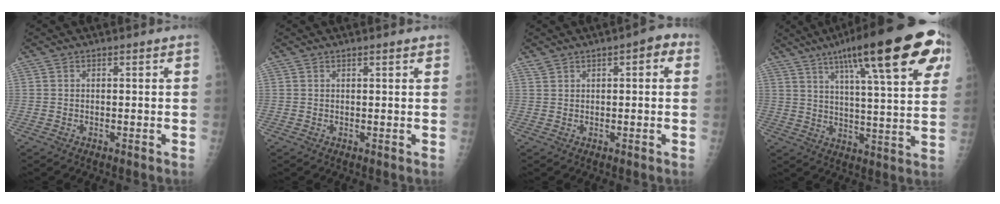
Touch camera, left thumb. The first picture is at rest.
{"total": 1.1, "force": [0.9, 0.2, 0.7], "torque": [-0.006, 0.000, 0.012]}
{"total": 4.4, "force": [2.0, 2.1, 3.3], "torque": [-0.036, 0.010, 0.026]}
{"total": 25.9, "force": [13.1, 5.5, 21.6], "torque": [-0.303, -0.010, 0.189]}